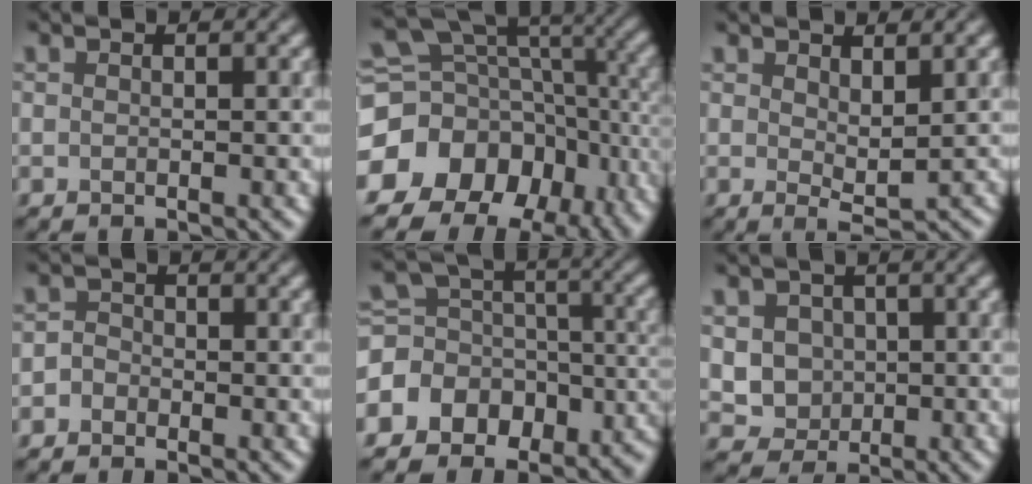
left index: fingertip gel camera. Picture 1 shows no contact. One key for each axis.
{"total": 17.0, "fx": -6.2, "fy": 12.7, "fz": 9.4, "tx": -0.196, "ty": 0.017, "tz": -0.084}
{"total": 2.1, "fx": 1.1, "fy": 0.6, "fz": 1.7, "tx": -0.031, "ty": -0.007, "tz": 0.021}
{"total": 1.2, "fx": -0.7, "fy": 1.0, "fz": 0.3, "tx": 0.002, "ty": 0.004, "tz": -0.020}
{"total": 13.8, "fx": -6.3, "fy": 10.7, "fz": 5.9, "tx": -0.141, "ty": -0.006, "tz": -0.081}
{"total": 3.1, "fx": 0.2, "fy": 2.8, "fz": 1.3, "tx": -0.030, "ty": -0.006, "tz": 0.006}